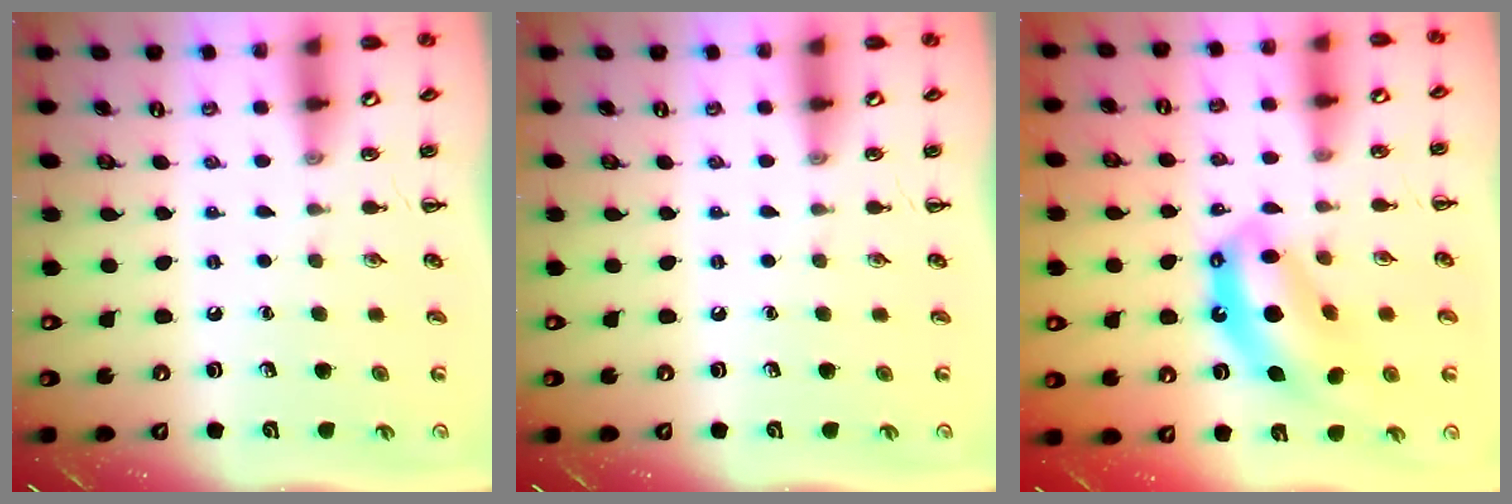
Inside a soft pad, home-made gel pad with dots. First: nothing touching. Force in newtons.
{"total": 0.0}
{"total": 12.1, "press": 11.6, "slide": 3.4}